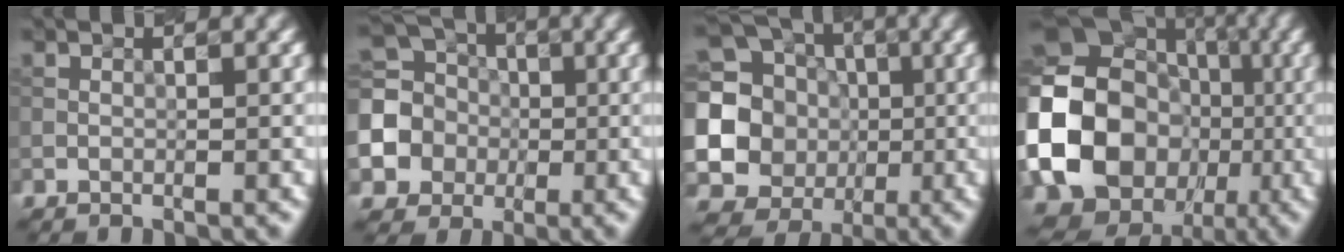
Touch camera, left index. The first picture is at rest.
{"total": 7.4, "force": [-1.0, 6.8, 2.7], "torque": [-0.073, -0.003, -0.038]}
{"total": 16.1, "force": [0.2, 15.3, 4.9], "torque": [-0.144, 0.012, -0.017]}
{"total": 23.0, "force": [-3.5, 20.4, 10.0], "torque": [-0.202, -0.030, -0.092]}